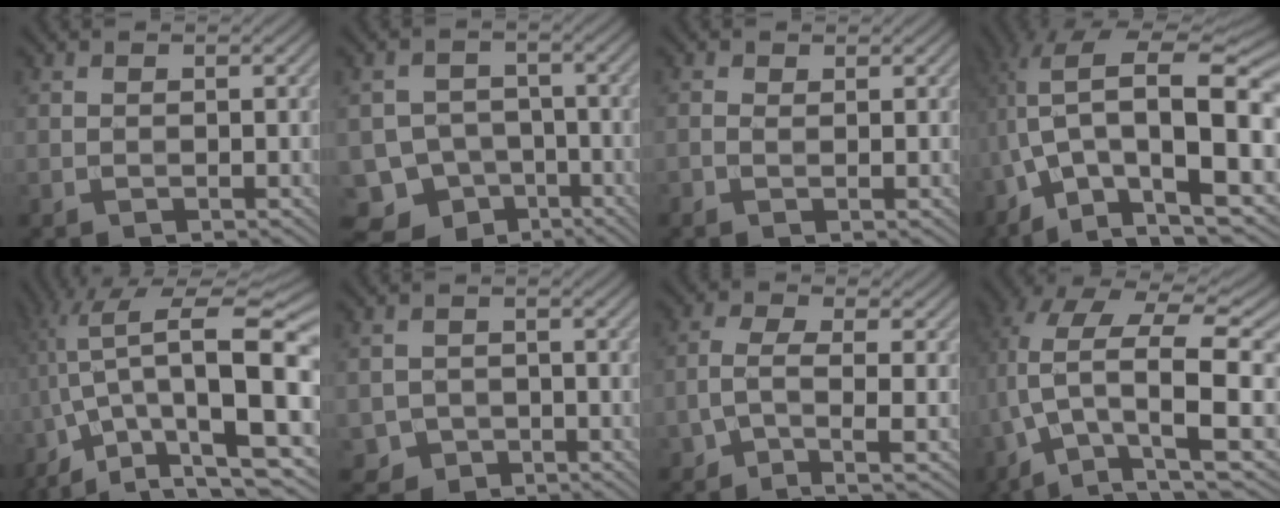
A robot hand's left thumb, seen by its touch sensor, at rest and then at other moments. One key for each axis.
{"total": 9.5, "fx": -5.7, "fy": 7.4, "fz": 2.1, "tx": -0.053, "ty": -0.017, "tz": -0.102}
{"total": 0.7, "fx": 0.2, "fy": 0.3, "fz": 0.6, "tx": -0.016, "ty": -0.001, "tz": 0.002}
{"total": 17.5, "fx": -0.4, "fy": 8.6, "fz": 15.3, "tx": -0.295, "ty": -0.019, "tz": 0.014}
{"total": 17.1, "fx": 0.1, "fy": 6.9, "fz": 15.6, "tx": -0.285, "ty": -0.013, "tz": 0.012}
{"total": 2.5, "fx": -1.2, "fy": 2.1, "fz": 0.5, "tx": -0.005, "ty": -0.006, "tz": -0.024}
{"total": 4.4, "fx": -1.5, "fy": 1.4, "fz": 3.9, "tx": -0.087, "ty": 0.002, "tz": -0.036}
{"total": 14.8, "fx": 0.8, "fy": 7.1, "fz": 12.9, "tx": -0.270, "ty": -0.018, "tz": 0.040}